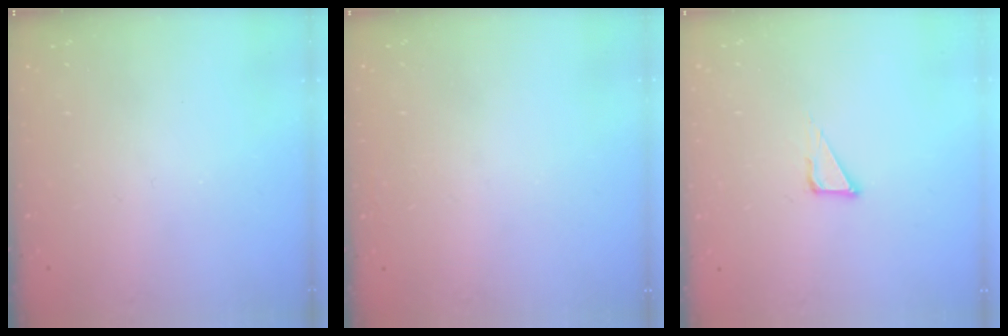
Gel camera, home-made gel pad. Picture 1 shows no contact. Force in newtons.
{"total": 1.6, "press": 1.6, "slide": 0.0}
{"total": 3.6, "press": 3.6, "slide": 0.3}